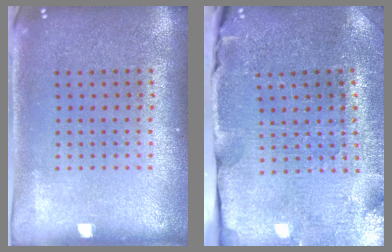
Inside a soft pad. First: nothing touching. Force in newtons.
{"total": 3.7, "press": 3.6, "slide": 0.6}